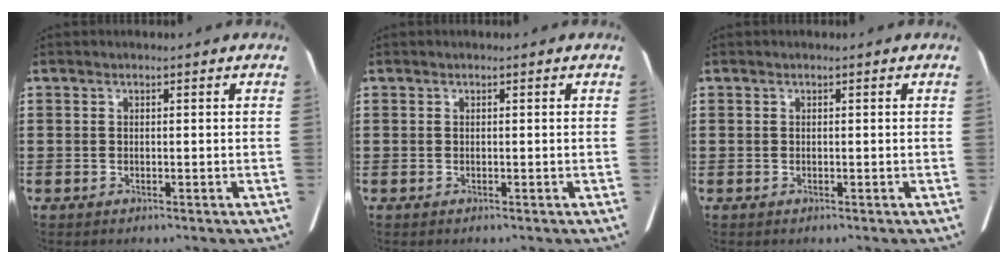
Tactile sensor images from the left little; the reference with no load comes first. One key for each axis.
{"total": 0.0}
{"total": 0.0}